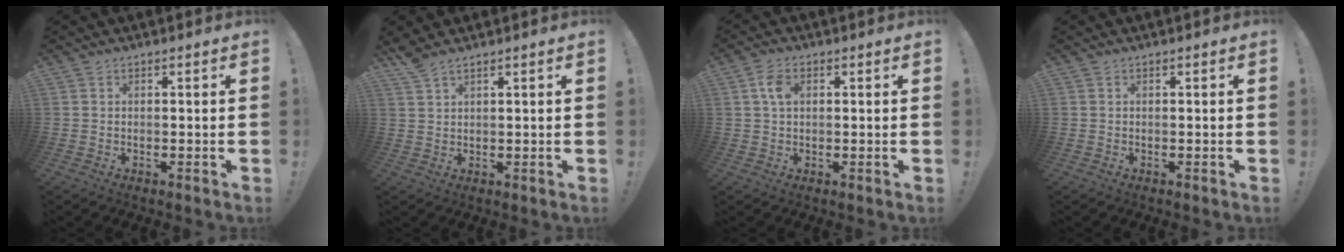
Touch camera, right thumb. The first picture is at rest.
{"total": 3.0, "force": [2.5, 0.0, 1.7], "torque": [-0.043, -0.013, 0.047]}
{"total": 4.3, "force": [1.1, 2.7, 3.1], "torque": [-0.055, 0.006, 0.019]}
{"total": 0.0}